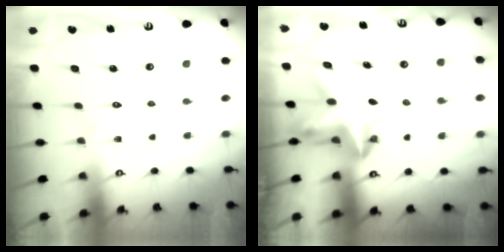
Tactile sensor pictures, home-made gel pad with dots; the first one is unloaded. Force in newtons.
{"total": 3.3, "press": 3.3, "slide": 0.2}